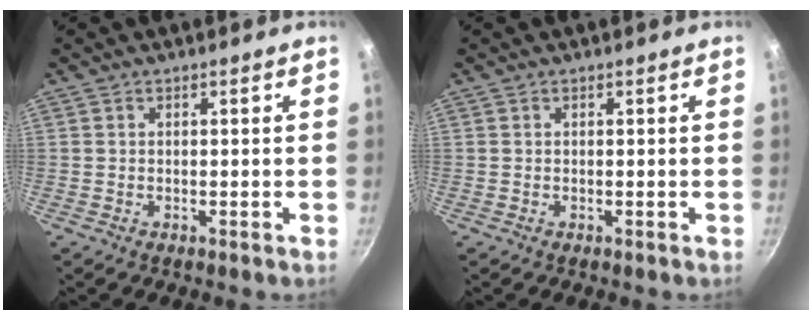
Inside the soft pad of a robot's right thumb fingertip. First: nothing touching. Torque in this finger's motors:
{"motor_torque": [0.52, 0.38, 0.17, 0.54, -0.01]}